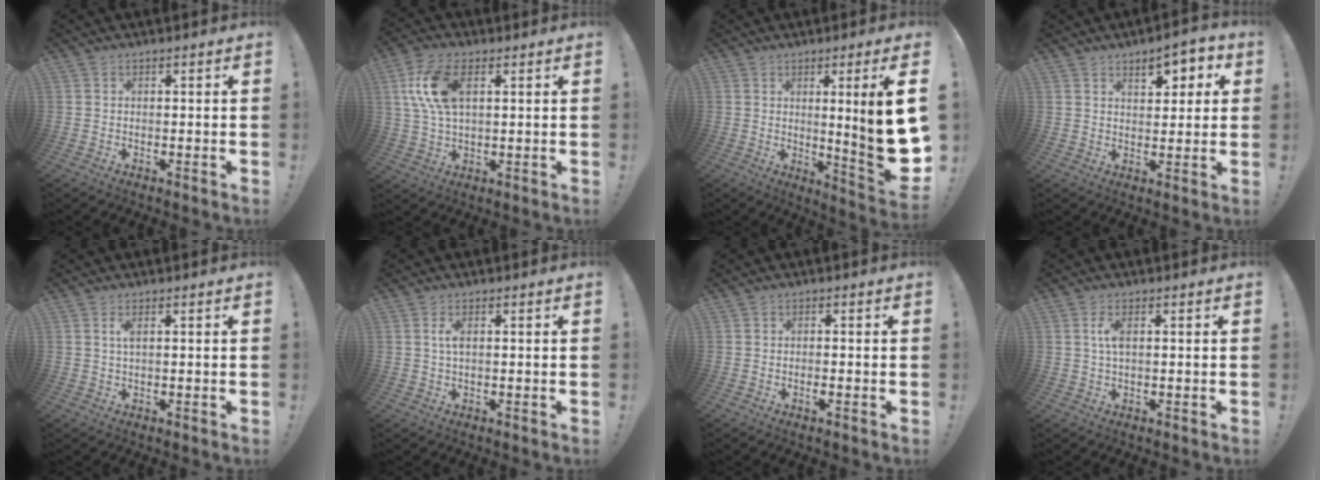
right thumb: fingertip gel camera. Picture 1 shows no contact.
{"total": 12.2, "force": [3.5, 6.5, 9.6], "torque": [-0.194, -0.002, 0.063]}
{"total": 14.9, "force": [1.2, 0.0, 14.8], "torque": [-0.214, -0.024, 0.015]}
{"total": 7.0, "force": [3.8, 3.6, 4.7], "torque": [-0.045, -0.021, 0.059]}
{"total": 1.8, "force": [0.4, 0.3, 1.8], "torque": [-0.028, 0.000, 0.004]}
{"total": 2.4, "force": [0.3, 0.8, 2.2], "torque": [-0.038, 0.000, 0.001]}
{"total": 1.5, "force": [-0.9, 0.0, 1.3], "torque": [-0.029, 0.002, -0.014]}
{"total": 3.5, "force": [0.6, 1.3, 3.2], "torque": [-0.065, 0.000, 0.004]}